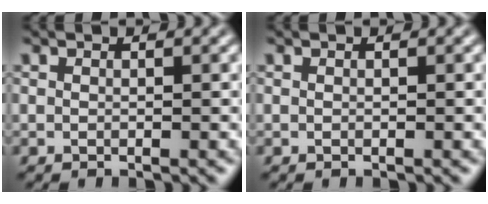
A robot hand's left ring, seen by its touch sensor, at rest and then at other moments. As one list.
[{"total": 0.0}]